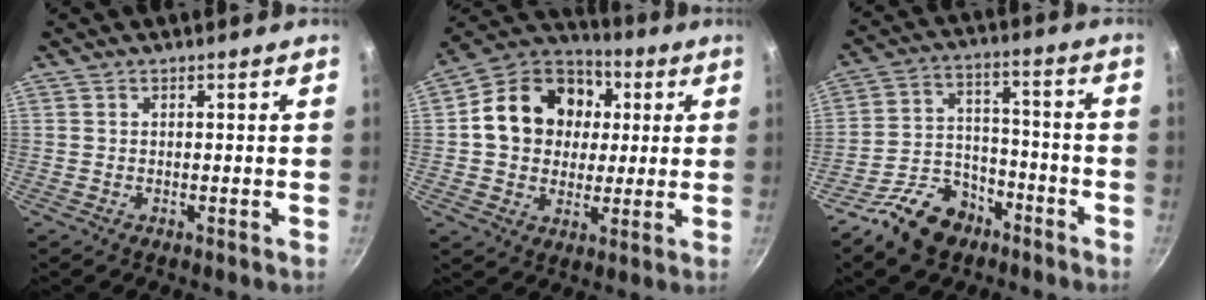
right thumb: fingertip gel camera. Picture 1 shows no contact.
{"total": 18.1, "force": [3.0, 14.8, 10.0], "torque": [-0.142, 0.020, 0.040]}
{"total": 12.4, "force": [-8.2, 7.7, 5.2], "torque": [-0.064, 0.070, -0.142]}